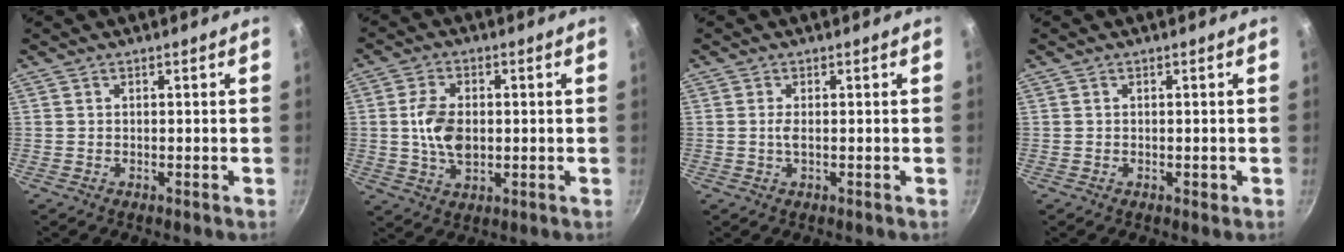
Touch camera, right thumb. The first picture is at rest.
{"total": 8.4, "force": [0.2, 5.3, 6.5], "torque": [-0.113, 0.000, 0.002]}
{"total": 1.5, "force": [0.0, 0.5, 1.4], "torque": [-0.030, 0.000, -0.002]}
{"total": 0.9, "force": [-0.2, 0.6, 0.6], "torque": [-0.004, 0.003, -0.003]}